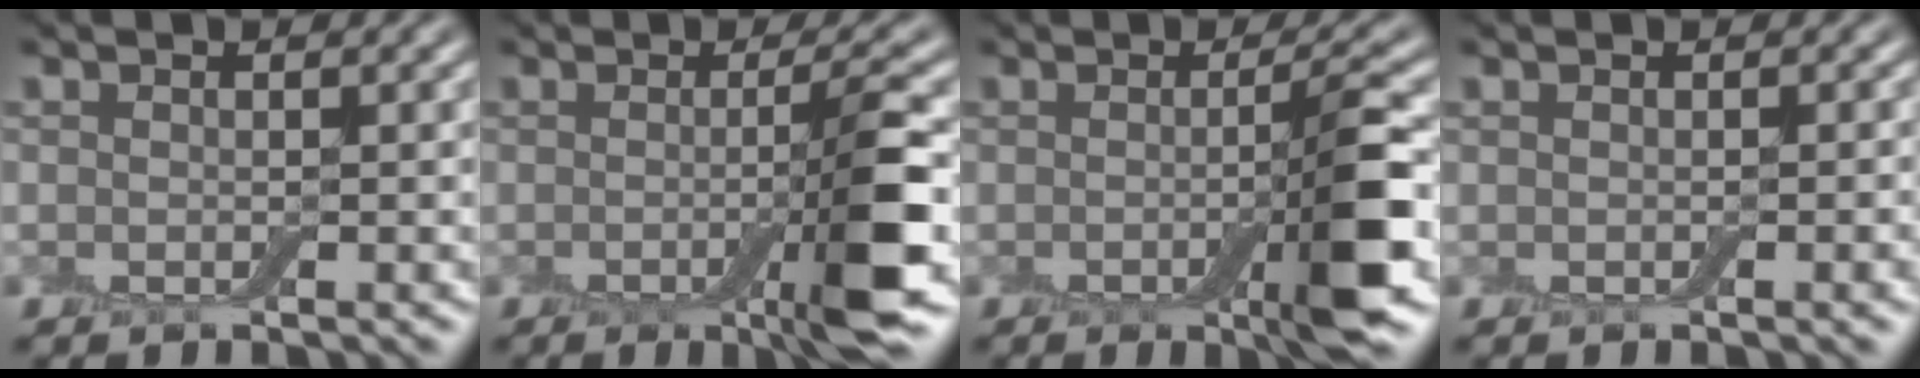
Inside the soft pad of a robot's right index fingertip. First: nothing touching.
{"total": 6.0, "force": [-1.6, 0.7, 5.8], "torque": [-0.084, -0.002, -0.031]}
{"total": 5.4, "force": [-1.4, 0.7, 5.2], "torque": [-0.075, -0.001, -0.026]}
{"total": 1.7, "force": [-0.3, 0.4, 1.6], "torque": [-0.017, -0.003, -0.004]}